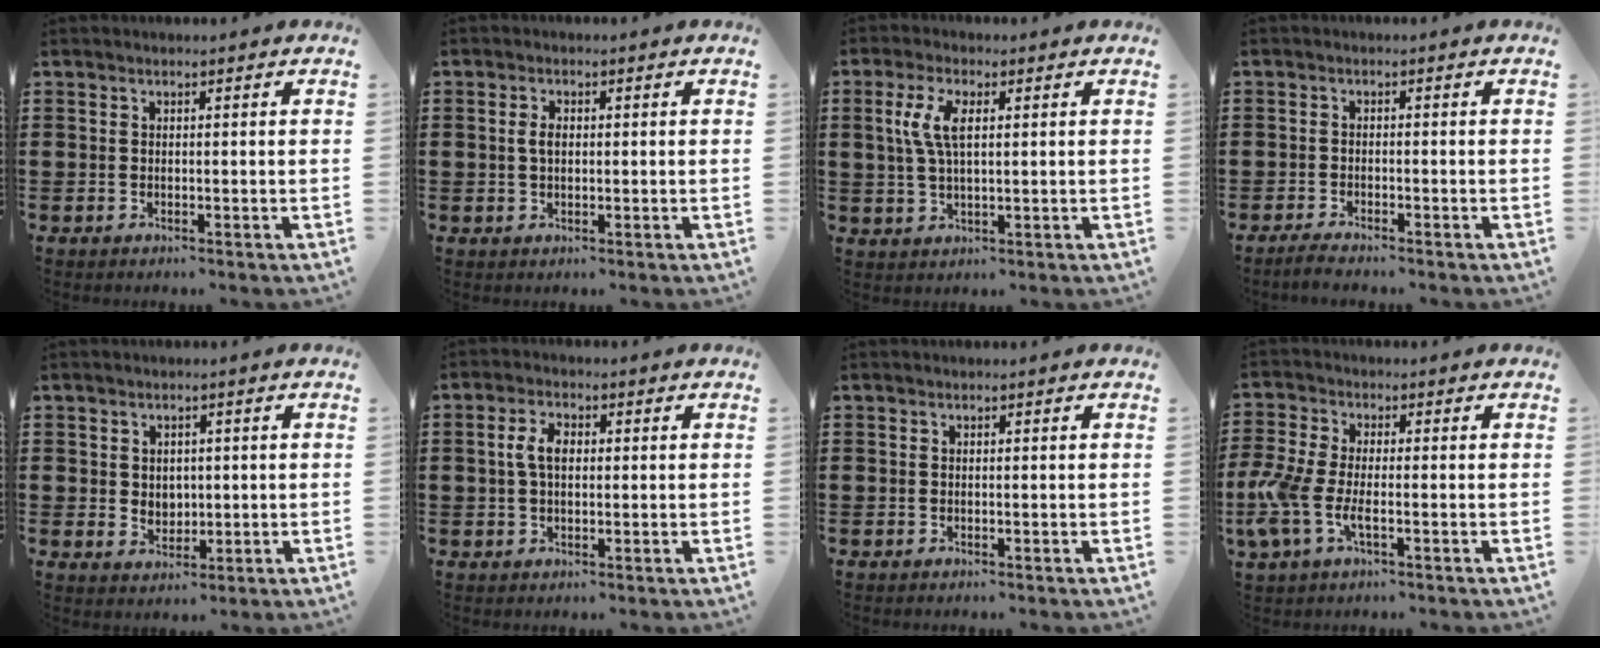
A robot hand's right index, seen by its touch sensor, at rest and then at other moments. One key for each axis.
{"total": 2.1, "fx": 0.2, "fy": 1.2, "fz": 1.8, "tx": -0.037, "ty": 0.008, "tz": 0.001}
{"total": 5.8, "fx": 1.5, "fy": 2.4, "fz": 5.1, "tx": -0.122, "ty": 0.004, "tz": 0.019}
{"total": 1.7, "fx": -1.6, "fy": -0.1, "fz": 0.4, "tx": -0.009, "ty": -0.001, "tz": -0.031}
{"total": 2.6, "fx": 0.7, "fy": 2.4, "fz": 0.7, "tx": -0.014, "ty": 0.008, "tz": 0.011}
{"total": 4.1, "fx": 0.4, "fy": 2.3, "fz": 3.4, "tx": -0.078, "ty": 0.009, "tz": 0.003}
{"total": 0.0}
{"total": 6.7, "fx": -2.2, "fy": 2.8, "fz": 5.8, "tx": -0.155, "ty": -0.016, "tz": -0.049}